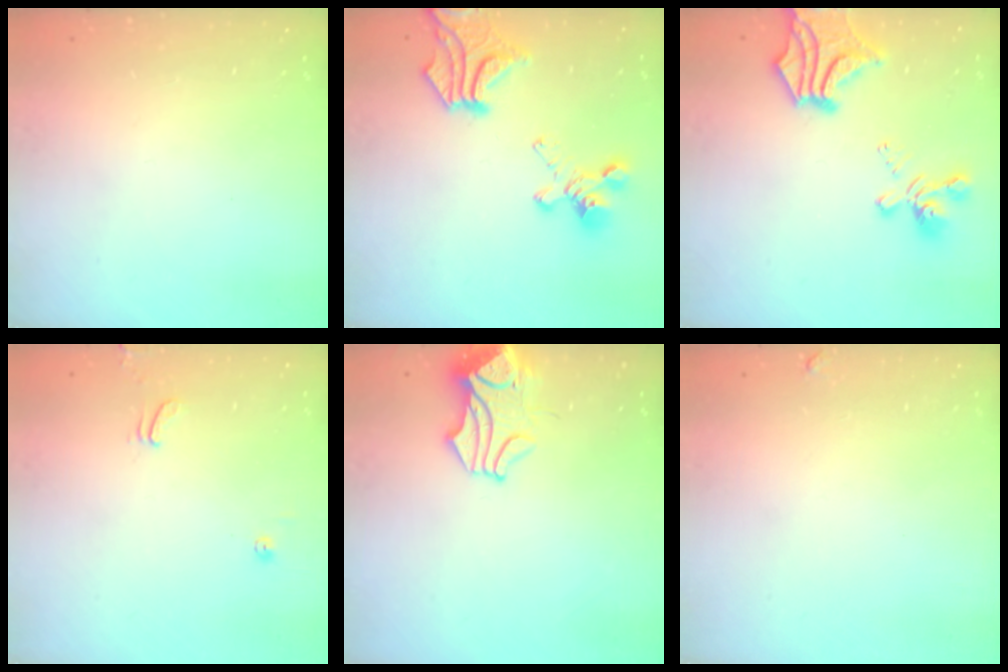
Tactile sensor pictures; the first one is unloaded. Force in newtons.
{"total": 8.5, "press": 7.9, "slide": 3.0}
{"total": 7.3, "press": 6.6, "slide": 3.2}
{"total": 1.3, "press": 1.2, "slide": 0.4}
{"total": 1.3, "press": 0.2, "slide": 1.3}
{"total": 0.0}